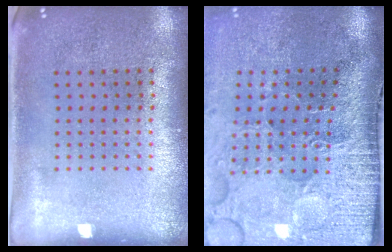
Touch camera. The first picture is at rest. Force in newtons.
{"total": 5.1, "press": 4.1, "slide": 3.0}